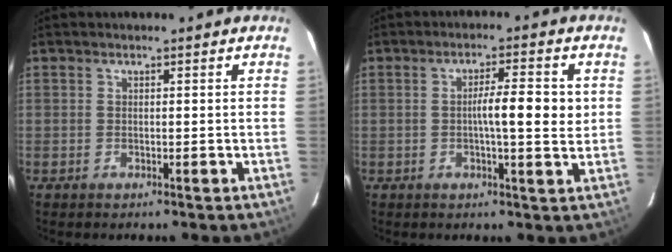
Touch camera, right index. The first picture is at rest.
{"total": 6.4, "force": [0.4, 0.7, 6.4], "torque": [-0.097, 0.005, 0.003]}